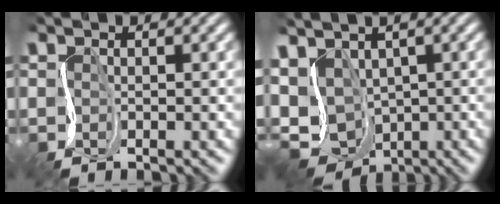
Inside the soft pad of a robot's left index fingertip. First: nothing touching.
{"total": 9.3, "force": [0.1, 6.3, 6.9], "torque": [-0.143, -0.006, 0.017]}